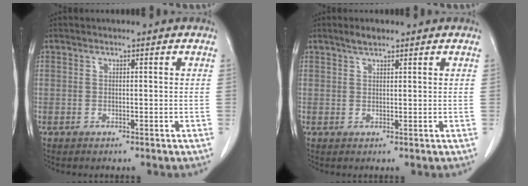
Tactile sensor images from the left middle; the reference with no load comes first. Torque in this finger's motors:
{"motor_torque": [0.60, -0.54, -0.06, 0.02]}